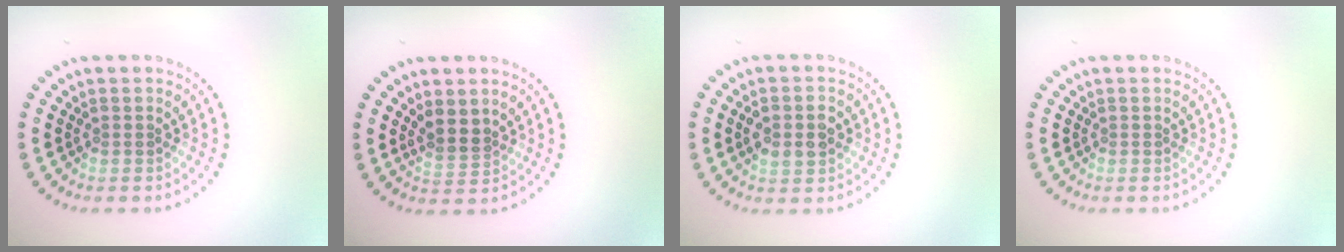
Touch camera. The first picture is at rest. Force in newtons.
{"total": 1.8, "press": 1.4, "slide": 1.1}
{"total": 3.5, "press": 3.5, "slide": 0.1}
{"total": 0.0}